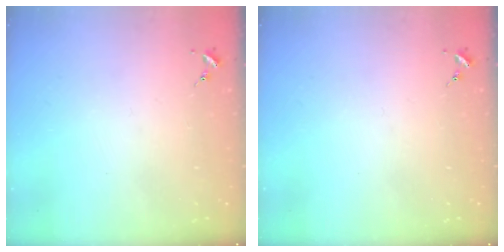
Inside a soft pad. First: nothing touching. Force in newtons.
{"total": 0.0}